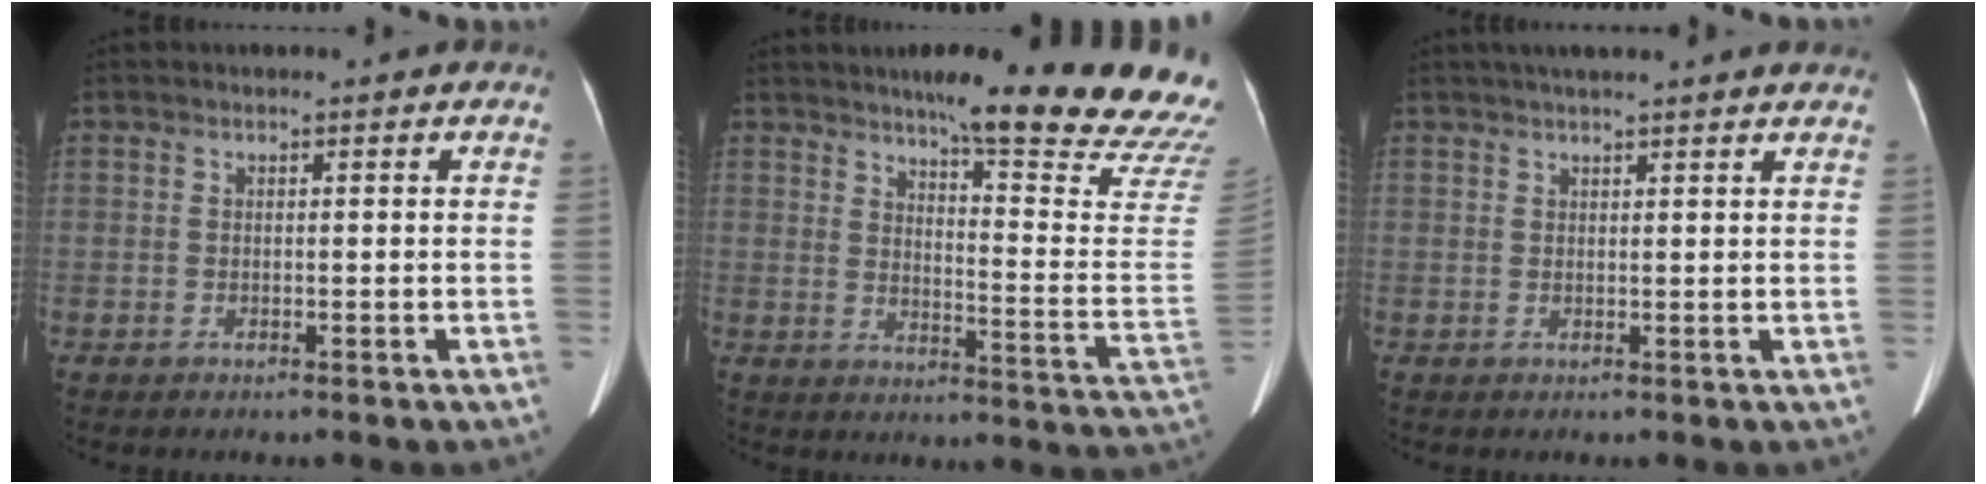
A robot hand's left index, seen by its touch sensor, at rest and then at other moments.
{"total": 21.7, "force": [19.2, 0.3, 10.2], "torque": [-0.129, -0.095, 0.225]}
{"total": 9.7, "force": [8.4, 0.5, 4.9], "torque": [-0.071, 0.036, 0.098]}